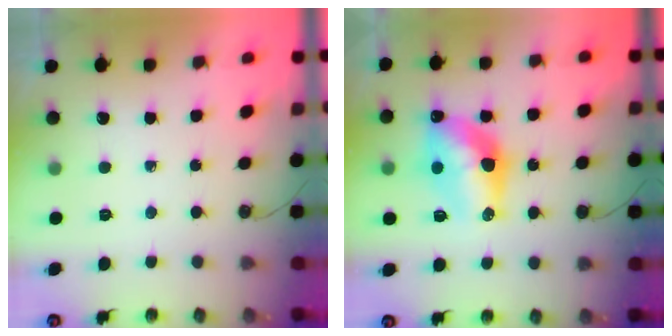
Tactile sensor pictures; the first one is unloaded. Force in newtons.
{"total": 13.3, "press": 13.3, "slide": 0.8}